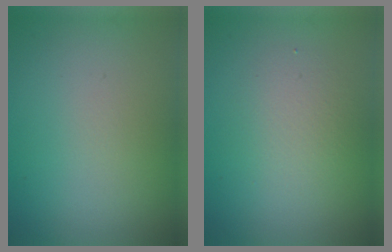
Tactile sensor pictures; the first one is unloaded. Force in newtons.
{"total": 2.4, "press": 2.4, "slide": 0.2}